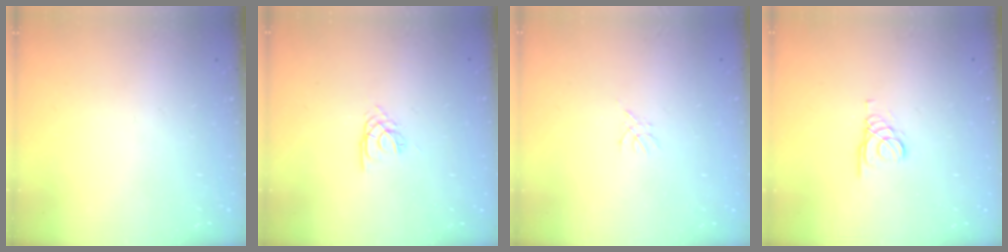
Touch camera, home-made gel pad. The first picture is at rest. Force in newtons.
{"total": 1.4, "press": 1.3, "slide": 0.3}
{"total": 1.4, "press": 1.4, "slide": 0.3}
{"total": 1.5, "press": 1.4, "slide": 0.1}